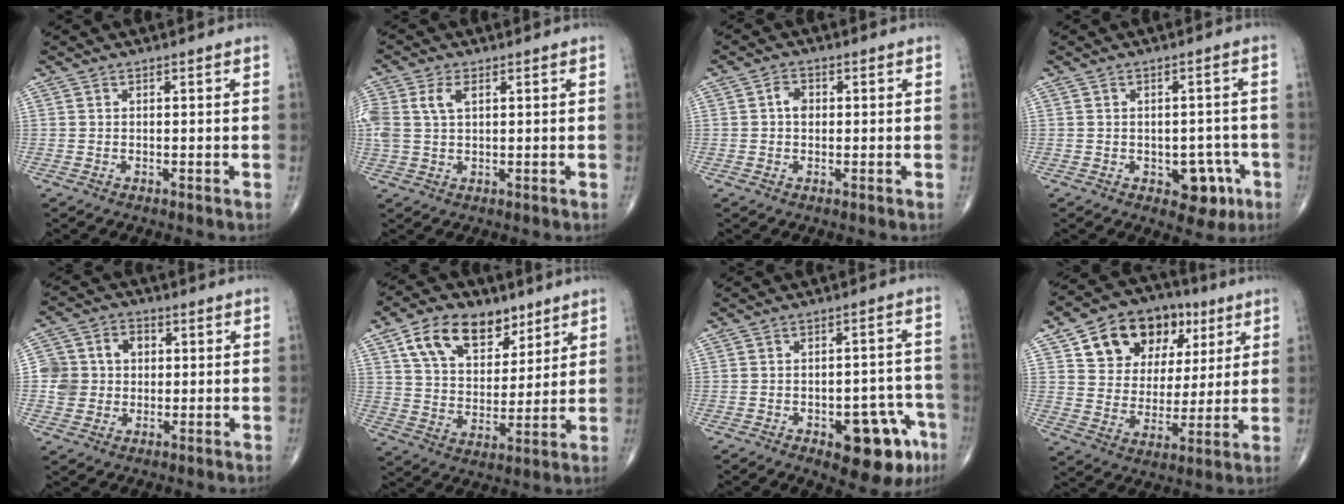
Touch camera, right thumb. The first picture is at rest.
{"total": 6.2, "force": [1.9, 3.5, 4.7], "torque": [-0.124, 0.012, 0.039]}
{"total": 2.7, "force": [0.2, 2.0, 1.8], "torque": [-0.024, 0.007, -0.001]}
{"total": 6.5, "force": [-2.5, 4.1, 4.3], "torque": [-0.022, 0.014, -0.025]}
{"total": 8.7, "force": [0.5, 7.9, 3.5], "torque": [-0.039, 0.018, 0.004]}
{"total": 15.4, "force": [8.4, 9.4, 8.8], "torque": [-0.114, -0.030, 0.150]}
{"total": 13.1, "force": [-6.0, 6.1, 9.9], "torque": [-0.088, 0.040, -0.067]}
{"total": 18.0, "force": [7.9, 13.0, 9.6], "torque": [-0.112, -0.004, 0.136]}